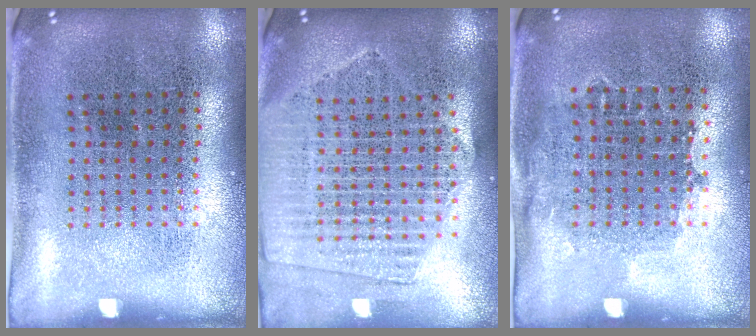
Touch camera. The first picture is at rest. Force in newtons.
{"total": 2.0, "press": 1.8, "slide": 0.9}
{"total": 0.8, "press": 0.7, "slide": 0.5}